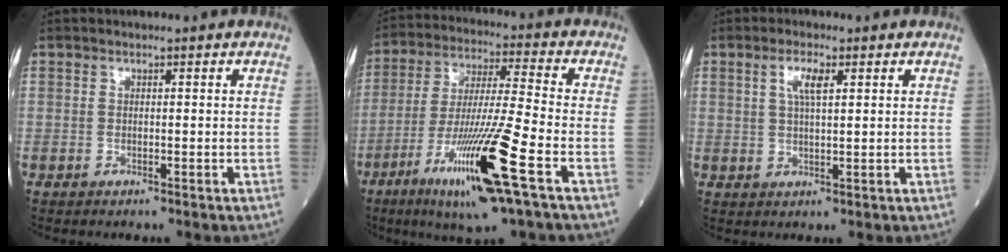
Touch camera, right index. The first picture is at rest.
{"total": 16.6, "force": [-7.5, -0.3, 14.8], "torque": [-0.299, -0.031, -0.136]}
{"total": 3.7, "force": [1.5, 0.7, 3.3], "torque": [-0.065, 0.004, 0.027]}